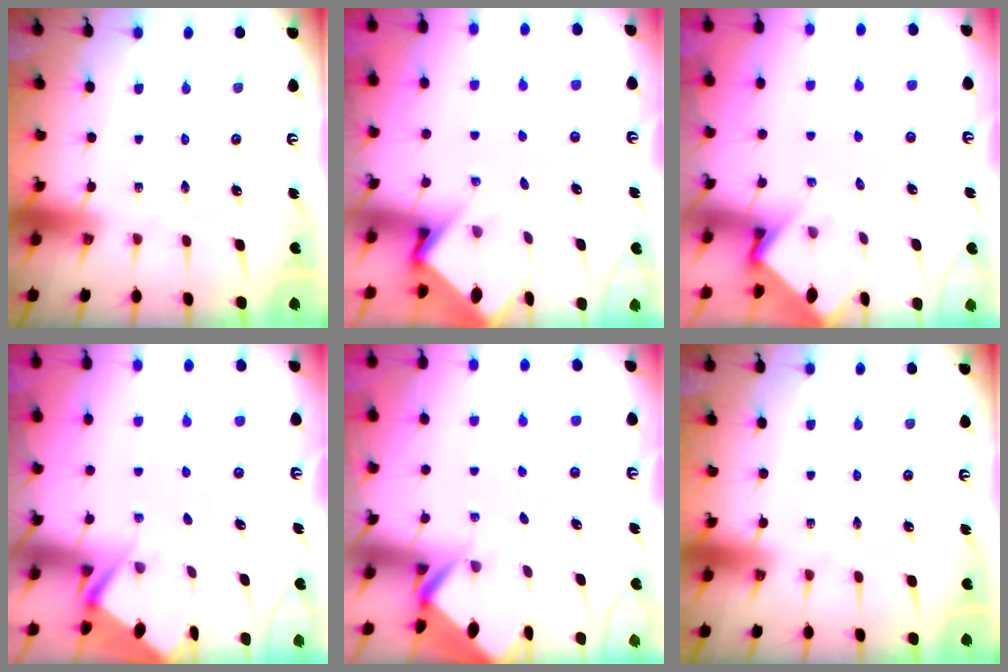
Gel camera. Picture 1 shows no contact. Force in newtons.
{"total": 3.5, "press": 3.5, "slide": 0.2}
{"total": 3.4, "press": 3.4, "slide": 0.3}
{"total": 2.8, "press": 2.8, "slide": 0.3}
{"total": 3.3, "press": 3.3, "slide": 0.2}
{"total": 0.0}